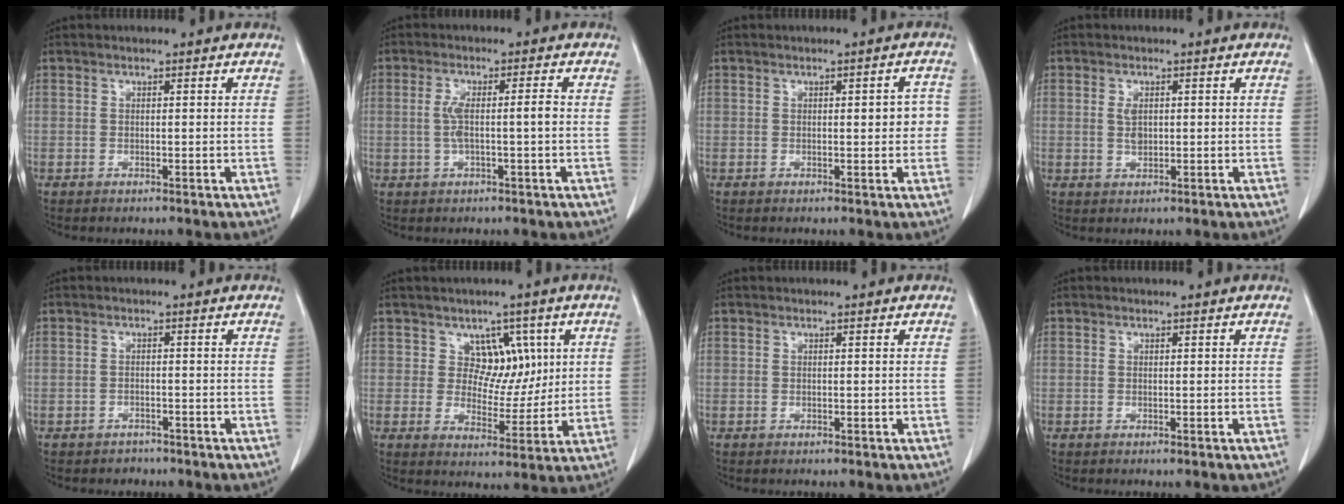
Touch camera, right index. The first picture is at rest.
{"total": 4.5, "force": [-0.3, 0.3, 4.4], "torque": [-0.093, 0.011, -0.002]}
{"total": 3.3, "force": [0.1, 1.2, 3.0], "torque": [-0.029, 0.006, 0.000]}
{"total": 2.2, "force": [0.3, 1.2, 1.9], "torque": [-0.036, 0.000, 0.007]}
{"total": 1.9, "force": [-1.6, 1.1, 0.0], "torque": [-0.013, 0.001, -0.024]}
{"total": 6.1, "force": [2.5, 4.8, 2.9], "torque": [-0.026, 0.008, 0.042]}
{"total": 0.0}
{"total": 0.0}